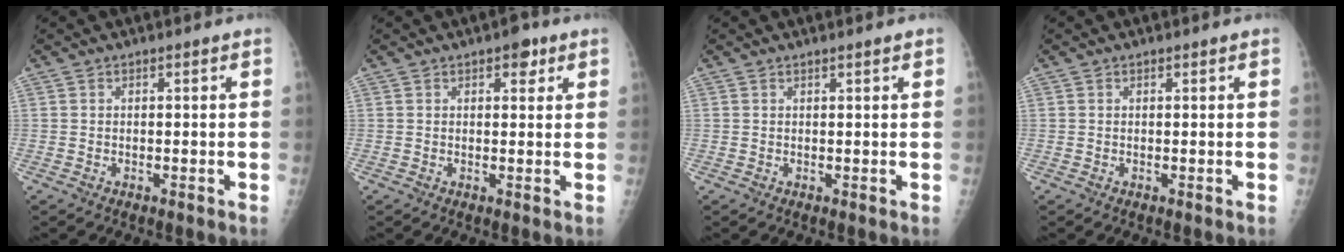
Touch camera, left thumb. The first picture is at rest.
{"total": 3.2, "force": [1.9, 1.7, 2.0], "torque": [-0.010, -0.005, 0.021]}
{"total": 0.9, "force": [0.7, 0.1, 0.5], "torque": [-0.005, -0.003, 0.012]}
{"total": 0.0}